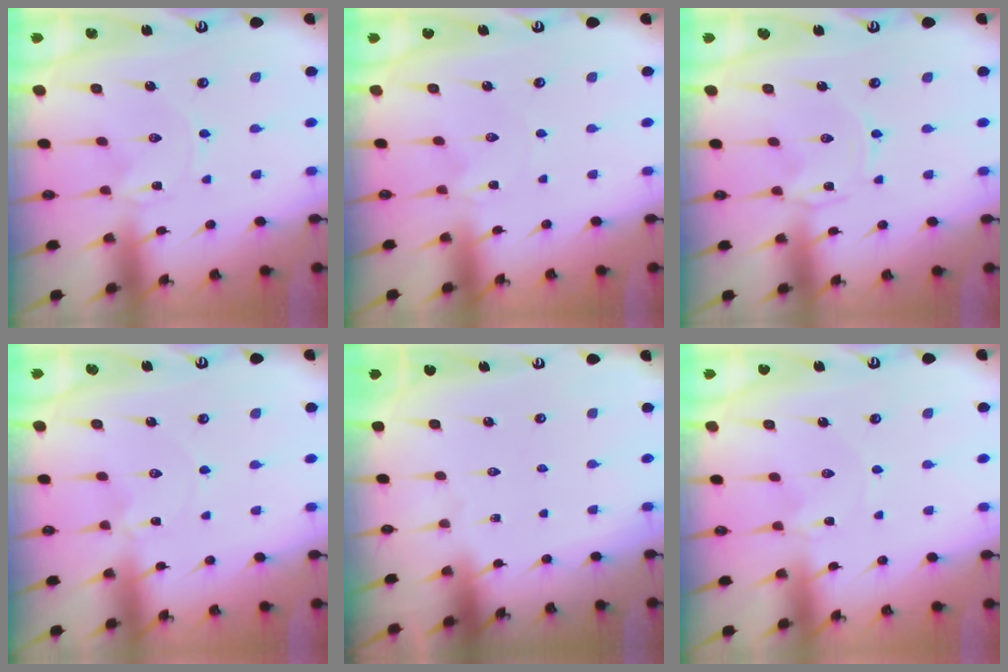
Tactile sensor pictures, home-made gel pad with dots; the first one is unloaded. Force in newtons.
{"total": 0.0}
{"total": 0.0}
{"total": 0.5, "press": 0.5, "slide": 0.1}
{"total": 0.0}
{"total": 0.0}